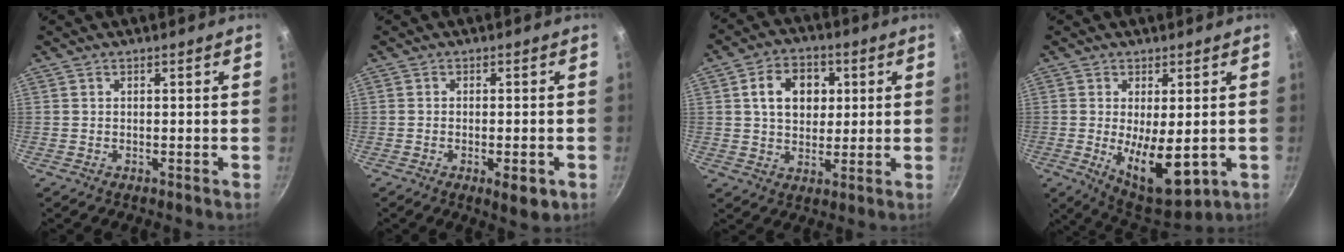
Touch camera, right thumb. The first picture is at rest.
{"total": 5.1, "force": [-2.1, 1.7, 4.4], "torque": [-0.063, 0.002, -0.026]}
{"total": 10.2, "force": [2.4, 7.7, 6.3], "torque": [-0.077, 0.006, 0.034]}
{"total": 12.1, "force": [-1.5, 5.1, 10.8], "torque": [-0.152, -0.017, -0.004]}